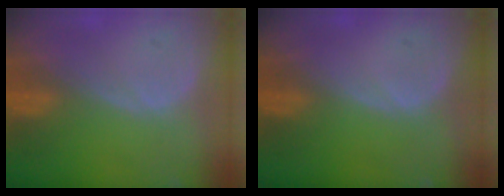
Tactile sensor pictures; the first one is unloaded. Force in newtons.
{"total": 0.0}